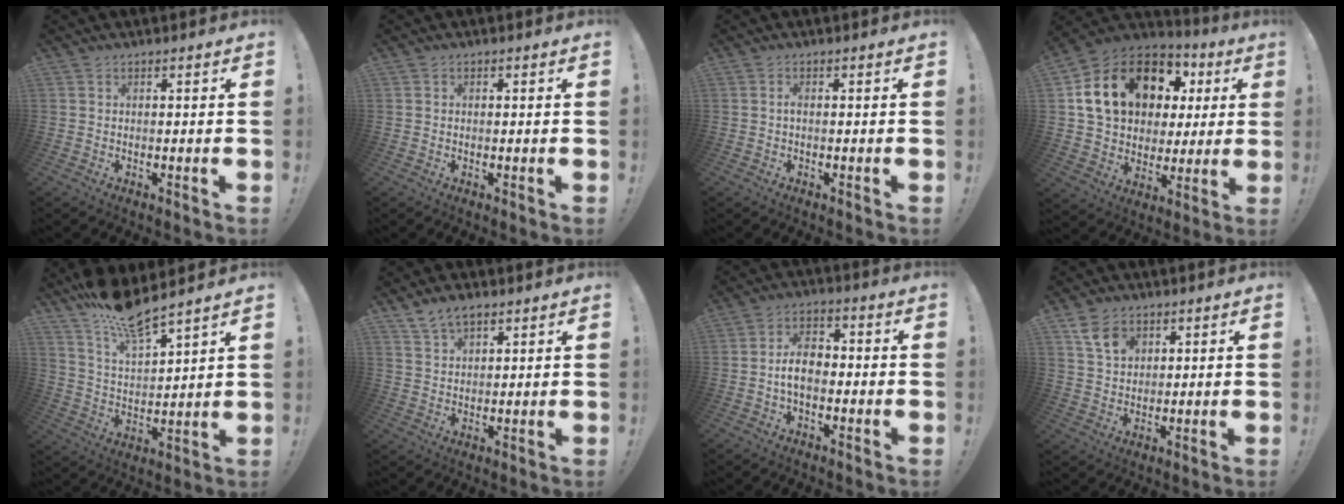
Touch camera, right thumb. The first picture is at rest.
{"total": 0.5, "force": [-0.1, 0.5, 0.1], "torque": [-0.005, 0.004, -0.002]}
{"total": 1.1, "force": [-0.4, 0.2, 1.0], "torque": [-0.020, 0.004, -0.008]}
{"total": 20.8, "force": [8.5, 14.1, 12.7], "torque": [-0.214, -0.022, 0.178]}
{"total": 11.9, "force": [11.1, 1.3, 4.0], "torque": [-0.084, -0.090, 0.195]}
{"total": 5.0, "force": [3.8, 2.1, 2.6], "torque": [-0.052, -0.011, 0.072]}
{"total": 7.9, "force": [-1.1, 4.7, 6.2], "torque": [-0.108, 0.008, -0.020]}
{"total": 7.2, "force": [3.8, 4.9, 3.7], "torque": [-0.053, -0.011, 0.070]}